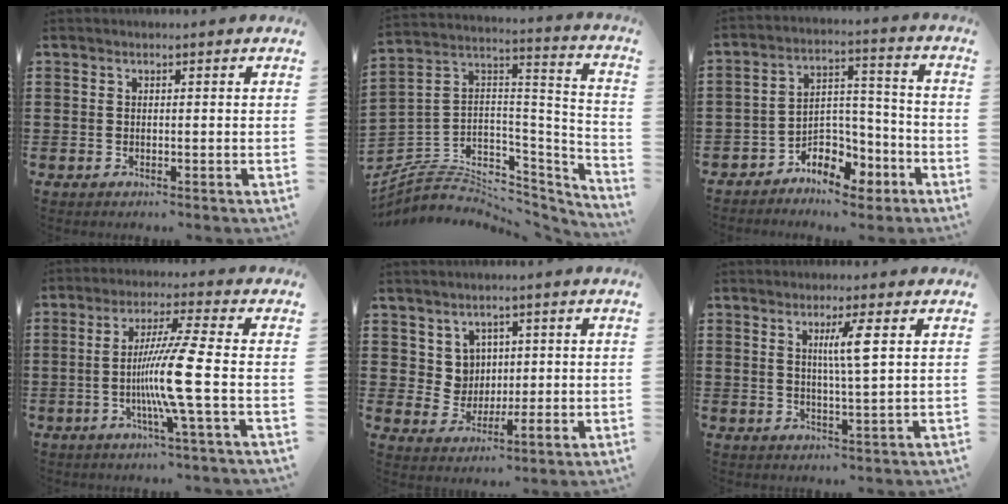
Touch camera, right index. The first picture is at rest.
{"total": 5.1, "force": [-2.8, 3.8, 1.9], "torque": [-0.055, -0.020, -0.054]}
{"total": 6.8, "force": [-4.9, 3.9, 2.7], "torque": [-0.047, 0.021, -0.088]}
{"total": 9.2, "force": [-2.0, -1.1, 8.9], "torque": [-0.176, -0.021, -0.046]}
{"total": 4.0, "force": [1.6, 3.5, 1.3], "torque": [-0.035, 0.004, 0.027]}
{"total": 4.6, "force": [1.4, 0.1, 4.3], "torque": [-0.087, 0.000, 0.019]}